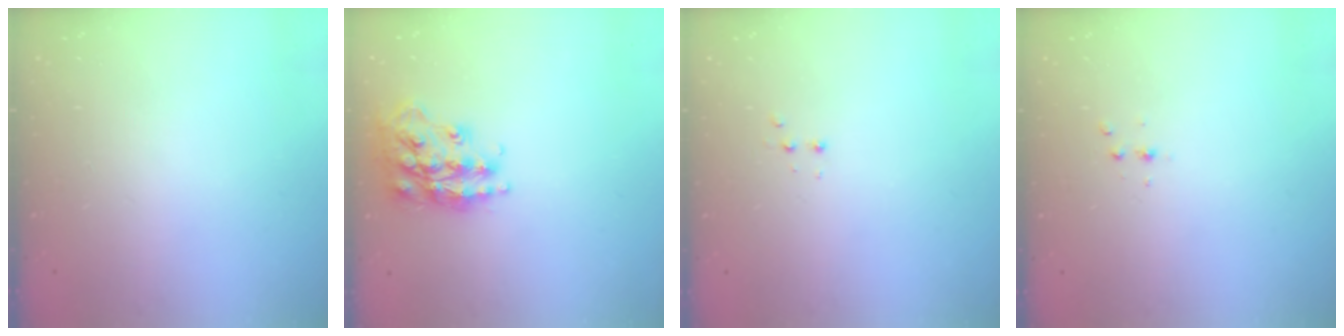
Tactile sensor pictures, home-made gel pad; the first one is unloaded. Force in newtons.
{"total": 18.4, "press": 18.4, "slide": 1.2}
{"total": 2.4, "press": 2.2, "slide": 0.9}
{"total": 2.3, "press": 2.3, "slide": 0.3}